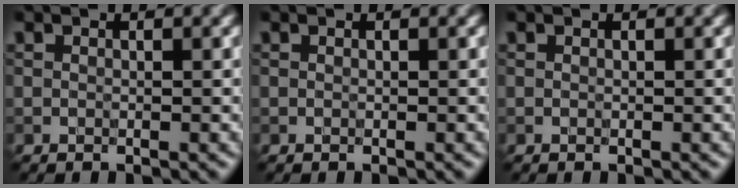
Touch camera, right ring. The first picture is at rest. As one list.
[{"total": 0.0}, {"total": 0.0}]